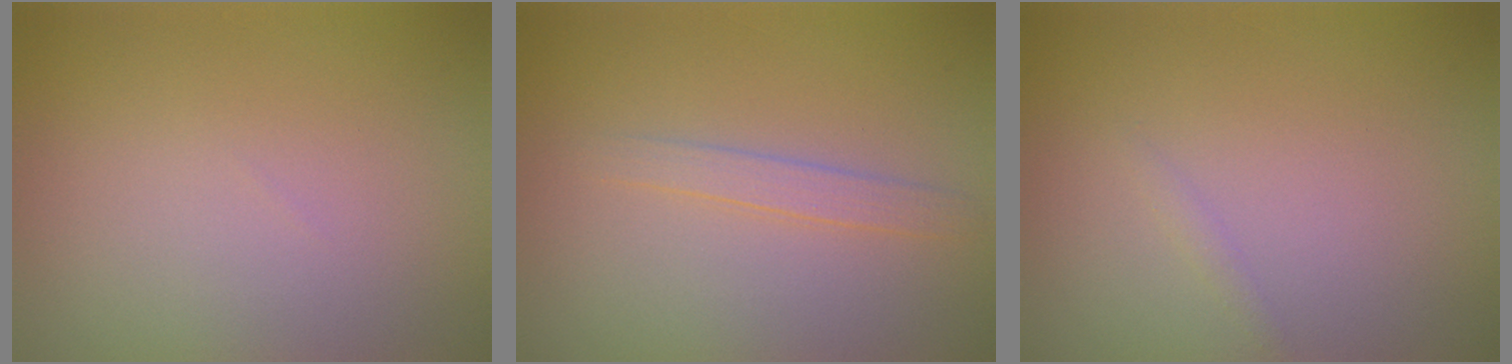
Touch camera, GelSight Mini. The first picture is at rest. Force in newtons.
{"total": 1.6, "press": 1.6, "slide": 0.1}
{"total": 0.7, "press": 0.7, "slide": 0.0}